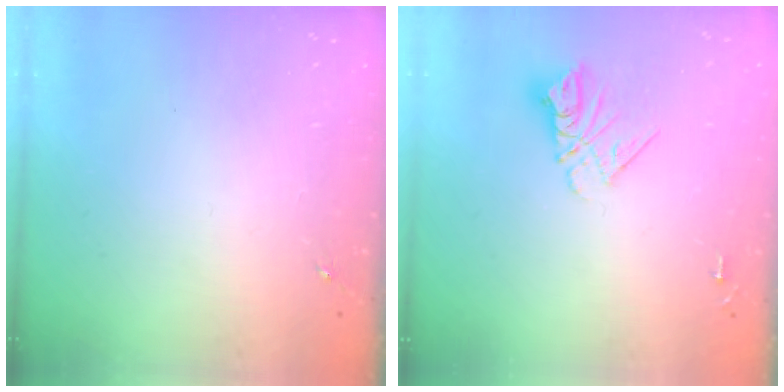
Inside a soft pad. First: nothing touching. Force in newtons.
{"total": 9.8, "press": 9.7, "slide": 0.8}